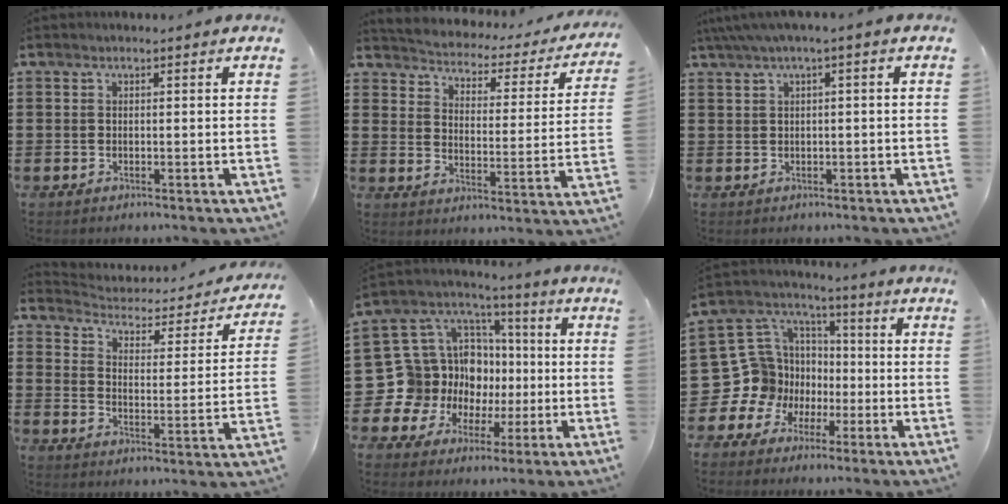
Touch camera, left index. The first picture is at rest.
{"total": 2.3, "force": [2.3, 0.4, 0.1], "torque": [-0.023, -0.030, 0.027]}
{"total": 2.3, "force": [-0.3, 0.1, 2.3], "torque": [-0.038, -0.004, -0.004]}
{"total": 2.4, "force": [2.2, 0.9, 0.5], "torque": [-0.028, -0.023, 0.027]}
{"total": 15.5, "force": [-2.1, 14.8, 4.2], "torque": [-0.133, -0.027, -0.003]}
{"total": 12.2, "force": [-2.9, 11.7, 2.3], "torque": [-0.115, -0.008, -0.031]}